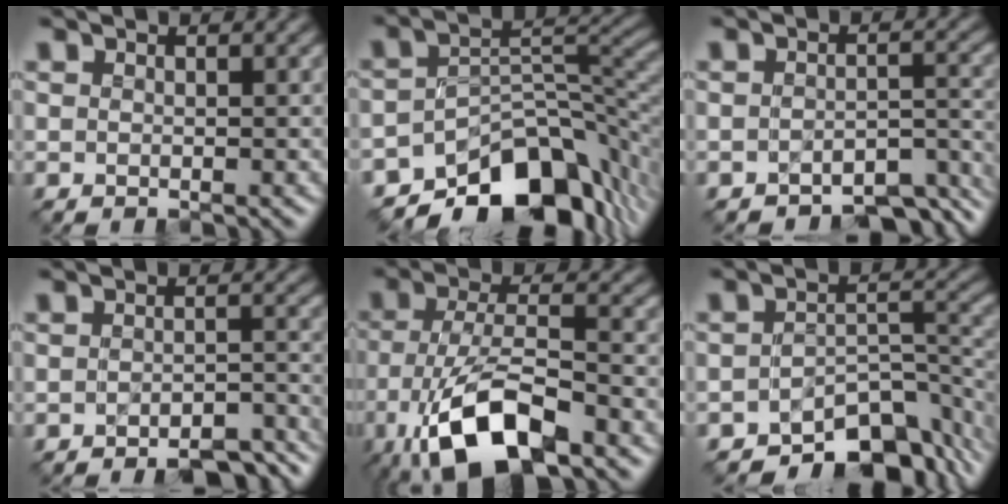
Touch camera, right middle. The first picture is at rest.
{"total": 11.5, "force": [-8.2, 5.3, 6.1], "torque": [-0.077, 0.000, -0.144]}
{"total": 4.5, "force": [-4.1, 1.2, 1.5], "torque": [-0.012, -0.005, -0.050]}
{"total": 4.8, "force": [-4.0, 1.2, 2.4], "torque": [-0.029, -0.002, -0.051]}
{"total": 9.9, "force": [-5.9, 3.5, 7.1], "torque": [-0.137, -0.002, -0.108]}
{"total": 7.9, "force": [-6.1, 3.1, 3.8], "torque": [-0.033, -0.012, -0.096]}